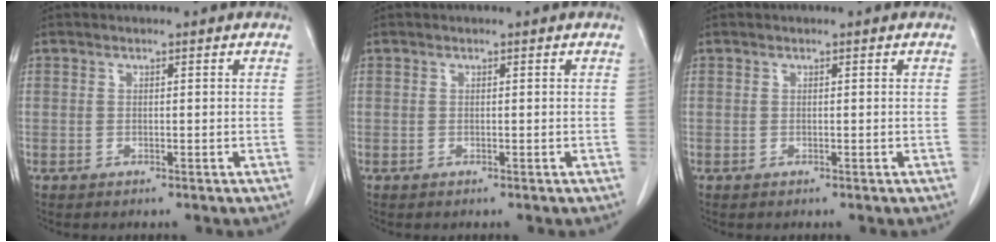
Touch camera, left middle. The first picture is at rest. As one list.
[{"total": 0.0}, {"total": 0.0}]